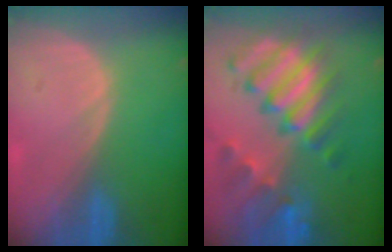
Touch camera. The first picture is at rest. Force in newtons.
{"total": 11.6, "press": 10.0, "slide": 5.8}